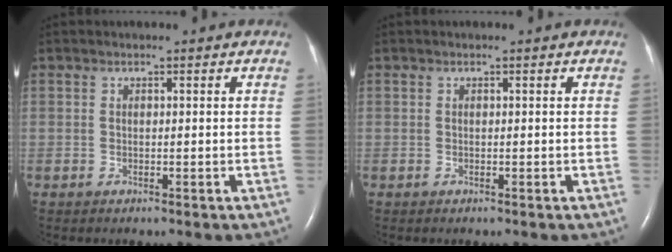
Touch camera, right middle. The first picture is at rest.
{"total": 0.0}